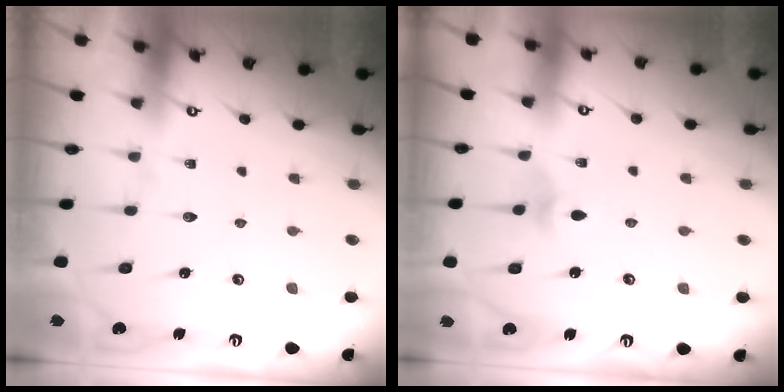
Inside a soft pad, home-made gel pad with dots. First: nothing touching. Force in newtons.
{"total": 3.2, "press": 3.2, "slide": 0.6}